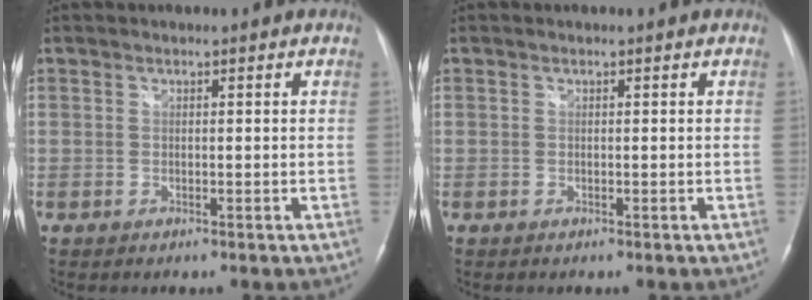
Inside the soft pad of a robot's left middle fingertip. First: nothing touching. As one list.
[{"total": 0.0}]